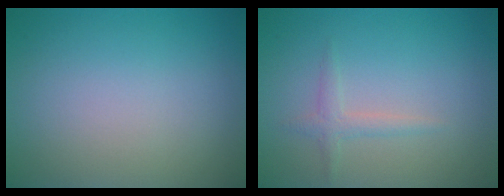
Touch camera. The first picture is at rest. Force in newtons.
{"total": 1.3, "press": 1.3, "slide": 0.1}